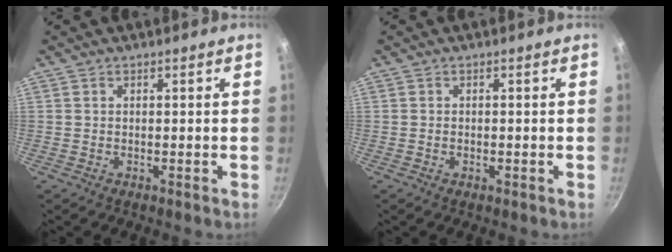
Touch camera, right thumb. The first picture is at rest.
{"total": 0.8, "force": [-0.3, 0.4, 0.5], "torque": [-0.009, 0.002, -0.004]}